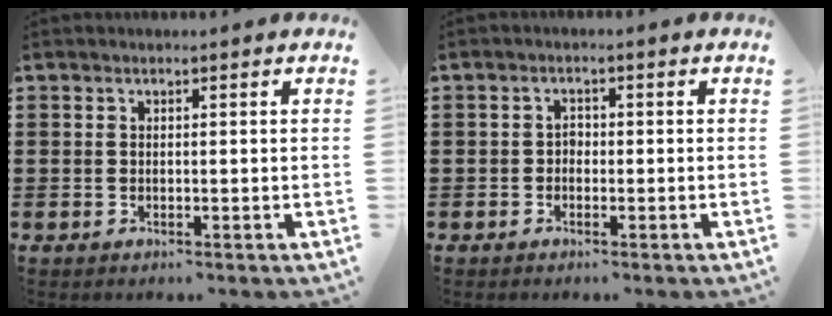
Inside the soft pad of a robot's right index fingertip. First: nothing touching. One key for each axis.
{"total": 1.2, "fx": -0.6, "fy": 0.9, "fz": 0.6, "tx": -0.016, "ty": 0.001, "tz": -0.013}